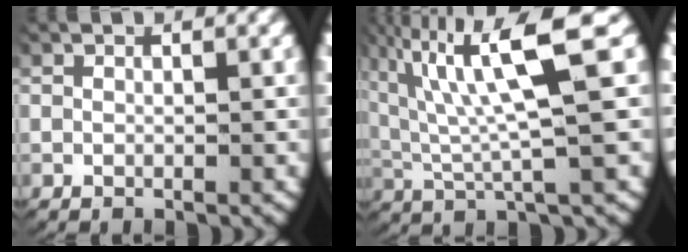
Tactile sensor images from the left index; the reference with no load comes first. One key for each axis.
{"total": 9.1, "fx": 3.0, "fy": 3.2, "fz": 7.9, "tx": -0.147, "ty": 0.008, "tz": 0.052}